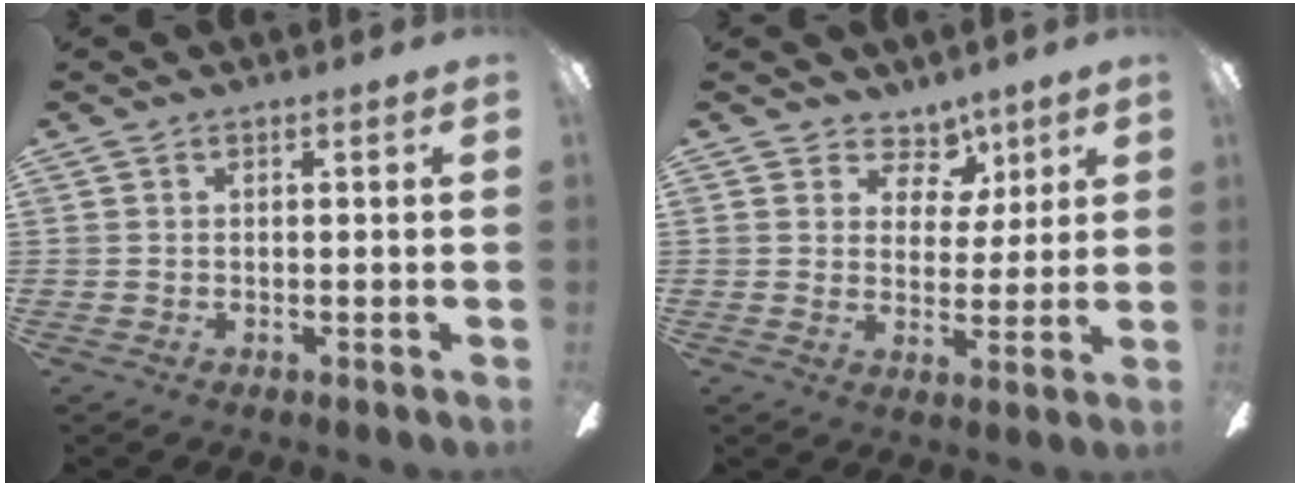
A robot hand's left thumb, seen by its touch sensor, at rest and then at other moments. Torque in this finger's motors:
{"motor_torque": [0.23, -0.36, -0.26, -0.15, -0.06]}